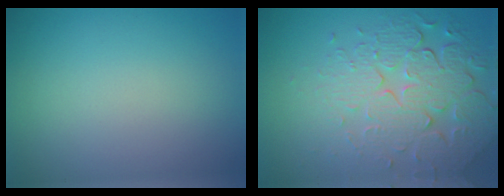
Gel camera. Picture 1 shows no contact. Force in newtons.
{"total": 7.2, "press": 5.4, "slide": 4.8}